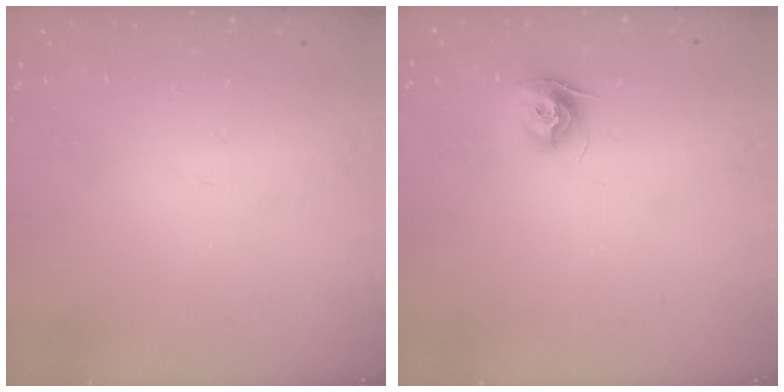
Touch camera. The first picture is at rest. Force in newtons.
{"total": 8.8, "press": 8.8, "slide": 0.2}